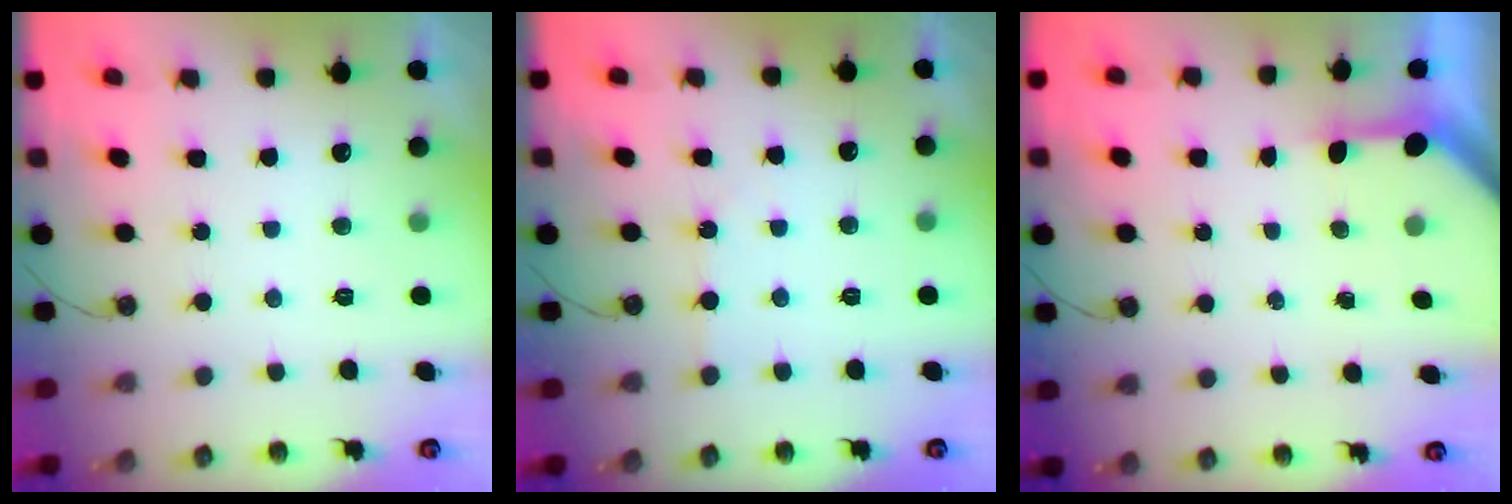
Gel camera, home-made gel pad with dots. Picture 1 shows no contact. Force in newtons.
{"total": 2.2, "press": 2.2, "slide": 0.4}
{"total": 3.2, "press": 3.2, "slide": 0.2}